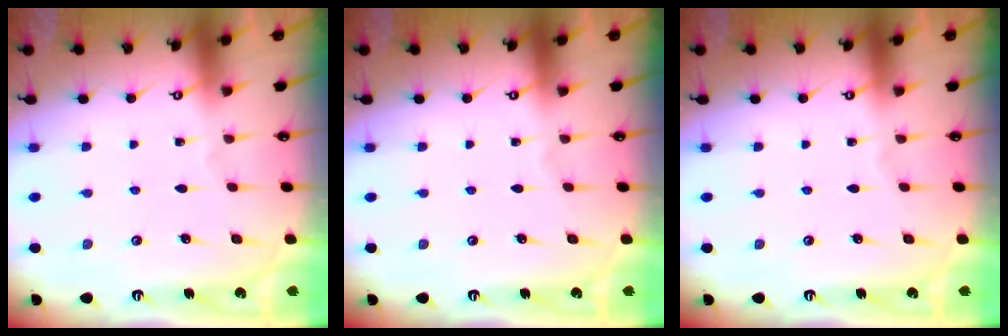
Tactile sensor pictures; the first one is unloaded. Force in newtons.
{"total": 0.0}
{"total": 0.0}